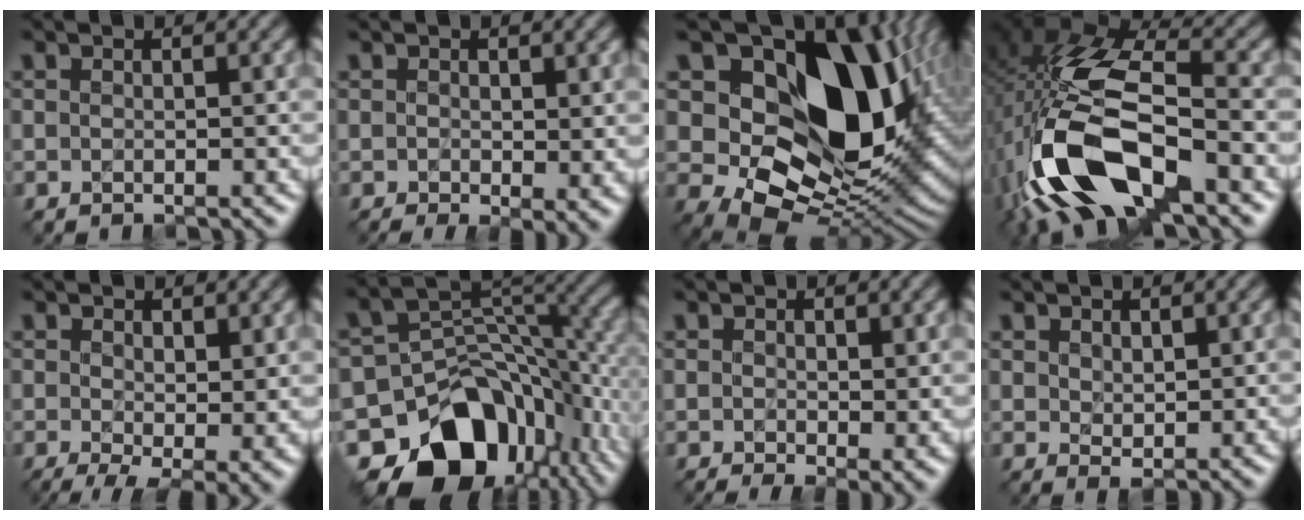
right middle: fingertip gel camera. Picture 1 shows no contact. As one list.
[{"total": 3.0, "force": [-0.5, 1.4, 2.6], "torque": [-0.039, -0.011, -0.007]}, {"total": 16.7, "force": [4.6, 11.4, 11.3], "torque": [-0.174, 0.000, 0.084]}, {"total": 14.8, "force": [-5.4, 7.2, 11.8], "torque": [-0.252, -0.013, -0.096]}, {"total": 5.4, "force": [-0.9, 2.3, 4.9], "torque": [-0.085, -0.014, -0.008]}, {"total": 14.3, "force": [-8.1, 9.8, 6.6], "torque": [-0.124, -0.003, -0.122]}, {"total": 3.4, "force": [-0.5, 1.6, 3.0], "torque": [-0.043, -0.010, -0.006]}, {"total": 1.2, "force": [1.0, 0.6, 0.3], "torque": [-0.010, -0.004, 0.024]}]